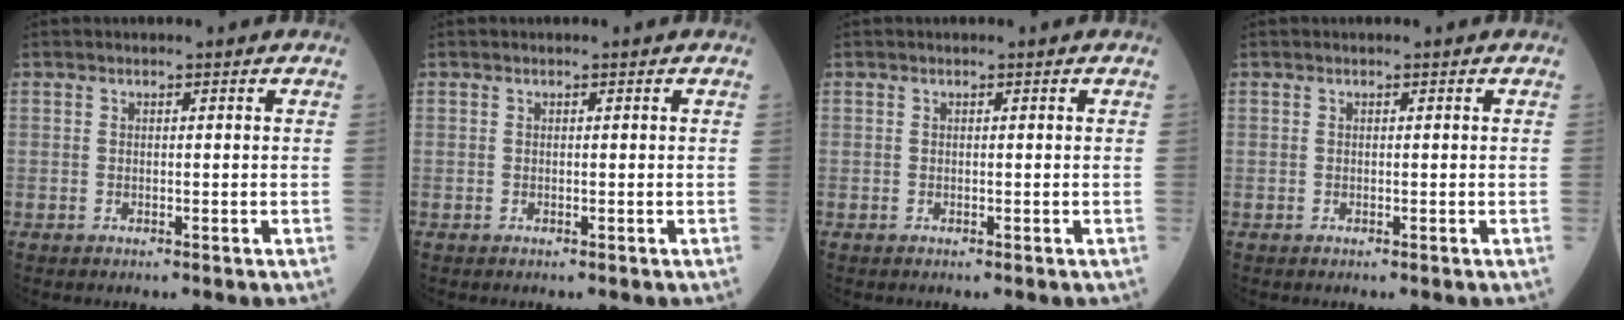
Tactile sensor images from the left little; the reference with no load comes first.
{"total": 0.0}
{"total": 0.0}
{"total": 0.0}